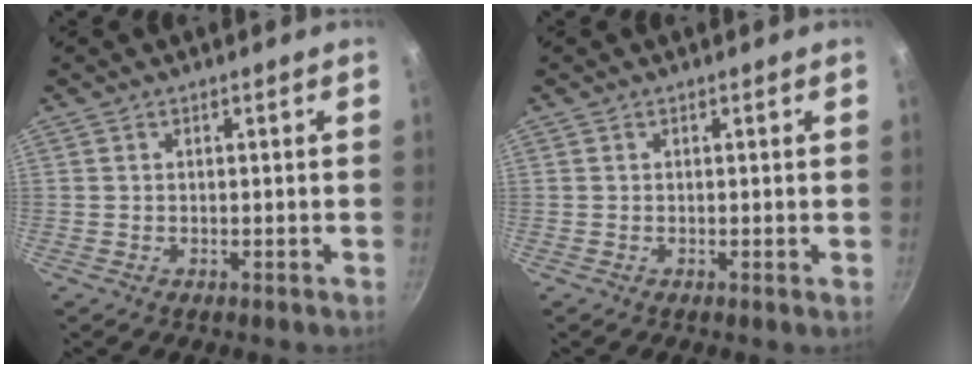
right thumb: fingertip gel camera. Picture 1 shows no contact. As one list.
[{"total": 0.0}]